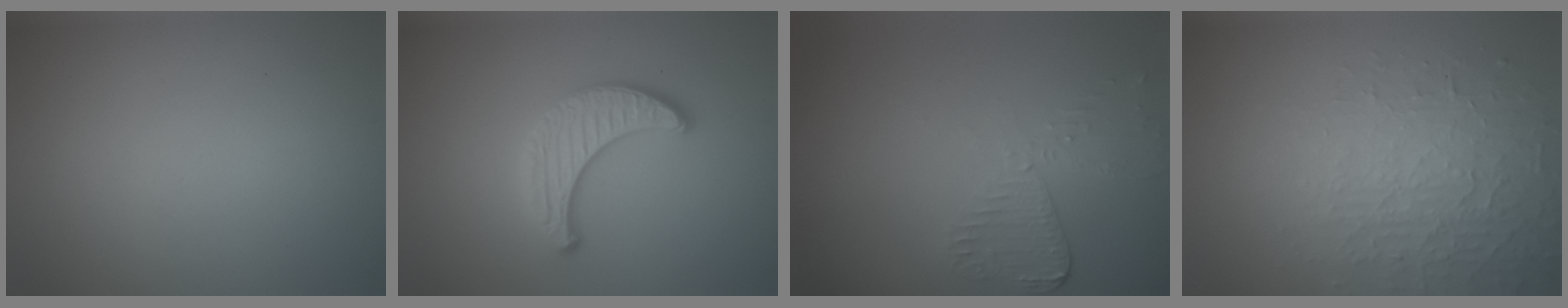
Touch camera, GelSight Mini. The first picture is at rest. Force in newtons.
{"total": 3.6, "press": 3.1, "slide": 1.8}
{"total": 2.5, "press": 2.3, "slide": 1.2}
{"total": 3.7, "press": 3.5, "slide": 1.4}